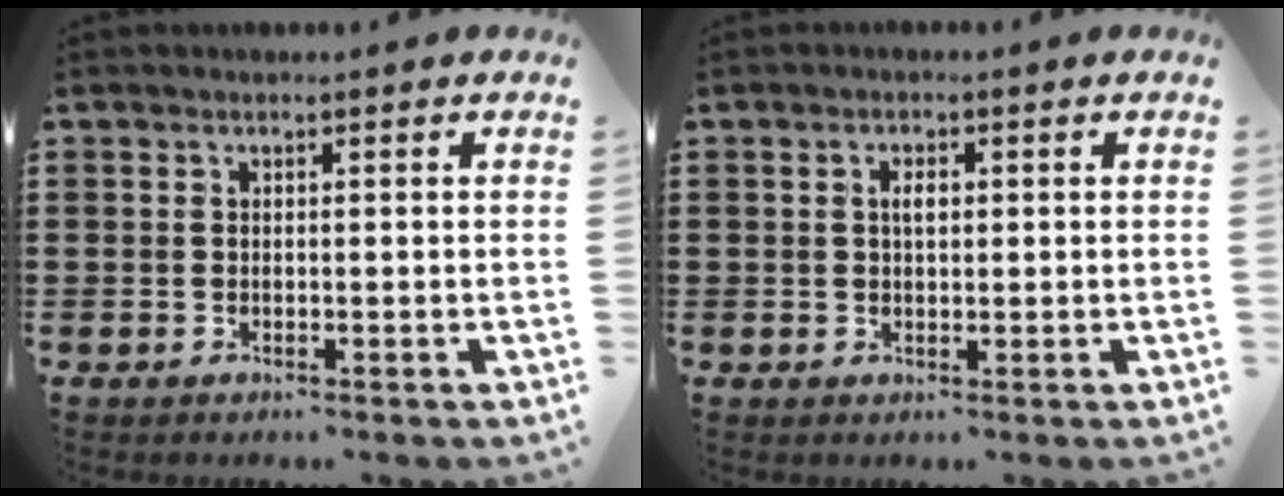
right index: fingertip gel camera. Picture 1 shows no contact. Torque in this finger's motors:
{"motor_torque": [0.31, 0.20, 0.20, 0.03]}